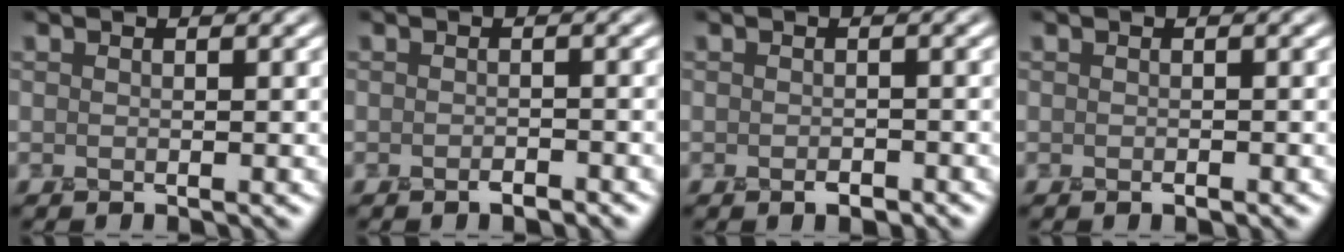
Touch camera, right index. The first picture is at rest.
{"total": 1.1, "force": [-0.8, 0.3, 0.6], "torque": [-0.012, -0.007, -0.014]}
{"total": 1.1, "force": [-0.7, 0.6, 0.7], "torque": [-0.014, -0.009, -0.012]}
{"total": 0.6, "force": [-0.3, 0.2, 0.4], "torque": [-0.009, -0.006, -0.005]}